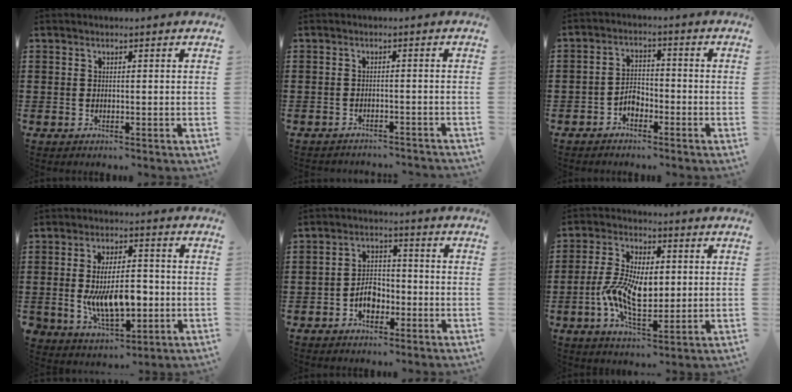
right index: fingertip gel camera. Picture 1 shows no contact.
{"total": 1.7, "force": [-1.7, 0.0, 0.1], "torque": [-0.008, 0.002, -0.036]}
{"total": 2.8, "force": [-1.9, 1.7, 1.2], "torque": [-0.028, 0.003, -0.039]}
{"total": 10.2, "force": [-1.3, 5.2, 8.7], "torque": [-0.168, -0.004, -0.027]}
{"total": 4.4, "force": [-1.8, 3.0, 2.7], "torque": [-0.045, 0.001, -0.034]}
{"total": 9.8, "force": [-0.8, 4.8, 8.5], "torque": [-0.187, 0.001, -0.017]}